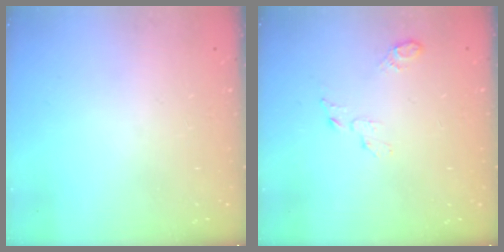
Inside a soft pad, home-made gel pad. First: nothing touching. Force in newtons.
{"total": 4.3, "press": 4.3, "slide": 0.5}